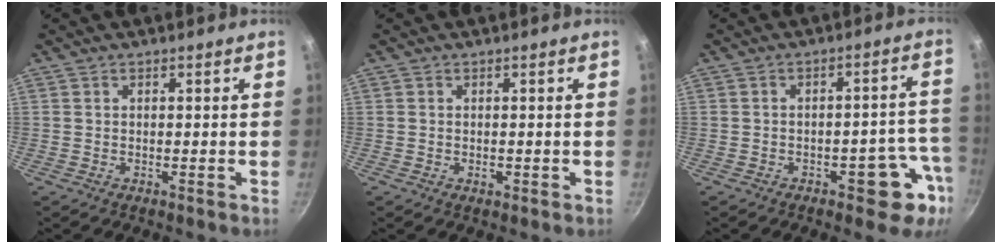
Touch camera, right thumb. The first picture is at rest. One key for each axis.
{"total": 1.1, "fx": -0.3, "fy": 0.6, "fz": 0.8, "tx": -0.011, "ty": 0.001, "tz": -0.006}
{"total": 9.0, "fx": -4.0, "fy": 4.6, "fz": 6.7, "tx": -0.021, "ty": 0.045, "tz": -0.043}